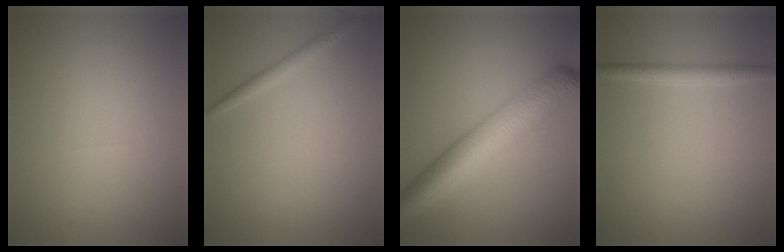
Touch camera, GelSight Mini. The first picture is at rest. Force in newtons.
{"total": 1.3, "press": 1.3, "slide": 0.0}
{"total": 7.9, "press": 7.9, "slide": 0.1}
{"total": 1.8, "press": 1.8, "slide": 0.1}